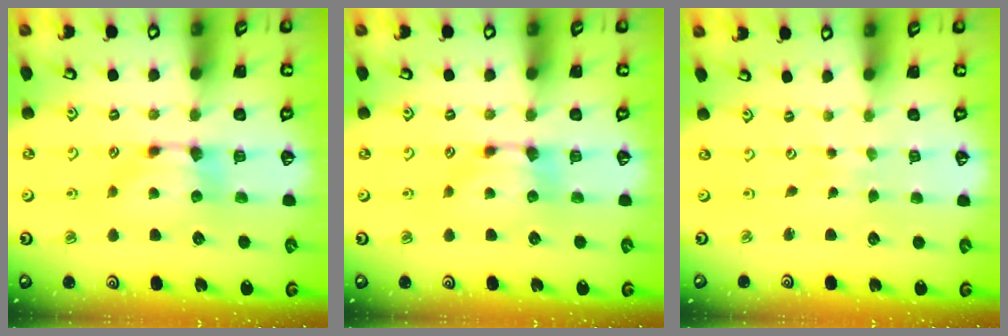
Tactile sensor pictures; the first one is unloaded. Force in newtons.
{"total": 0.0}
{"total": 5.7, "press": 5.7, "slide": 0.3}